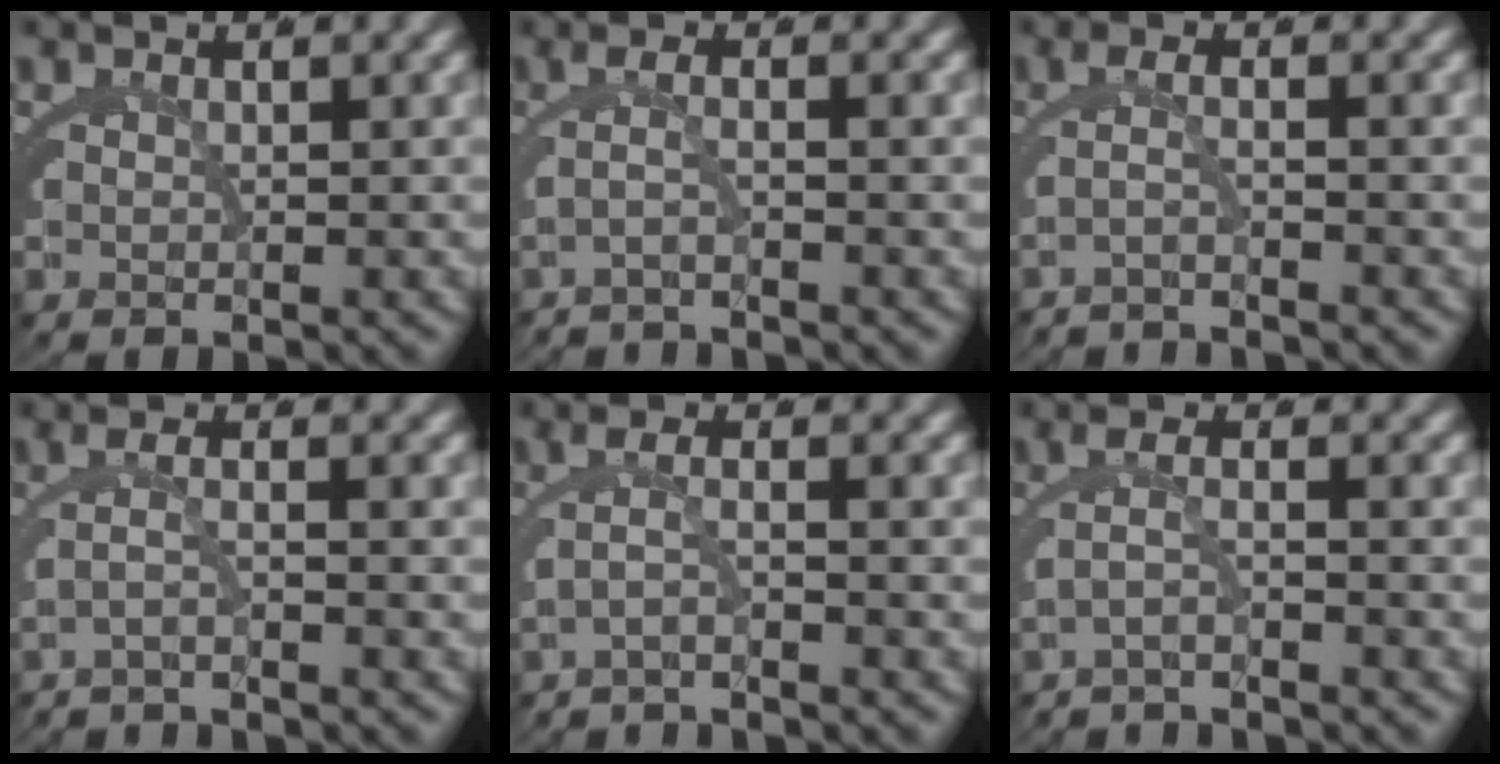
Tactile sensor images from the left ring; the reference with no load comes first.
{"total": 2.3, "force": [-1.5, -0.2, 1.7], "torque": [-0.039, -0.008, -0.019]}
{"total": 2.8, "force": [-2.2, 0.0, 1.7], "torque": [-0.039, -0.011, -0.030]}
{"total": 2.4, "force": [-1.8, -0.2, 1.6], "torque": [-0.037, -0.010, -0.023]}
{"total": 2.3, "force": [-1.7, 0.0, 1.5], "torque": [-0.035, -0.010, -0.023]}
{"total": 2.6, "force": [-2.1, 0.0, 1.5], "torque": [-0.034, -0.012, -0.028]}